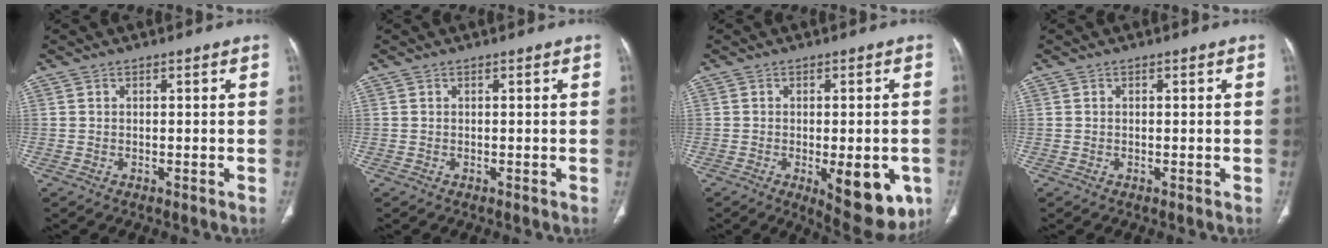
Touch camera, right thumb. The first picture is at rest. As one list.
[{"total": 0.0}, {"total": 12.8, "force": [-4.1, 5.1, 11.0], "torque": [-0.123, -0.008, -0.038]}, {"total": 0.0}]